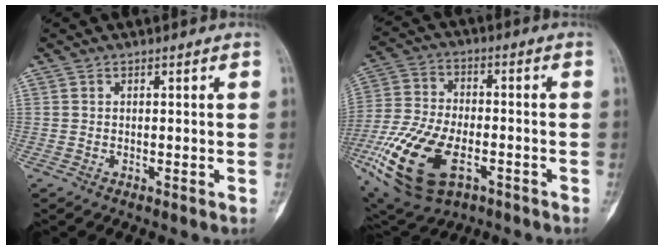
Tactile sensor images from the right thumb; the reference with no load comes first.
{"total": 20.3, "force": [-7.8, 11.0, 15.2], "torque": [-0.316, 0.006, -0.131]}